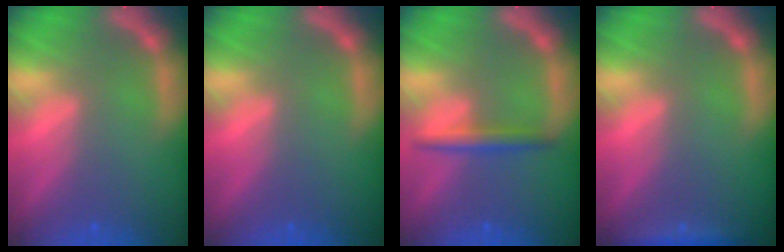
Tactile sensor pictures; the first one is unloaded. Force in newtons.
{"total": 0.0}
{"total": 2.5}
{"total": 1.9}